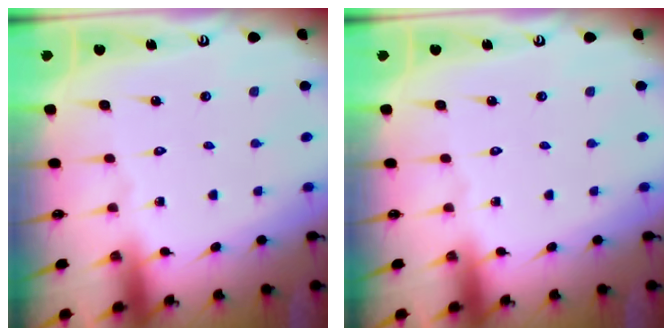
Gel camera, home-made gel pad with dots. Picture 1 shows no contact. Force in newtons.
{"total": 0.0}